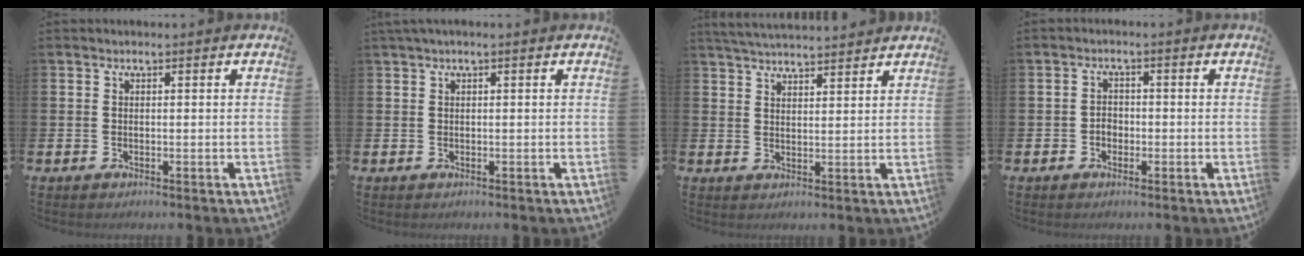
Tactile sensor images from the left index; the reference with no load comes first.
{"total": 0.6, "force": [0.3, 0.0, 0.6], "torque": [-0.012, 0.002, 0.005]}
{"total": 4.3, "force": [4.3, 0.1, 0.4], "torque": [-0.019, -0.020, 0.079]}
{"total": 1.8, "force": [-0.6, 1.5, 0.8], "torque": [-0.003, -0.001, -0.016]}